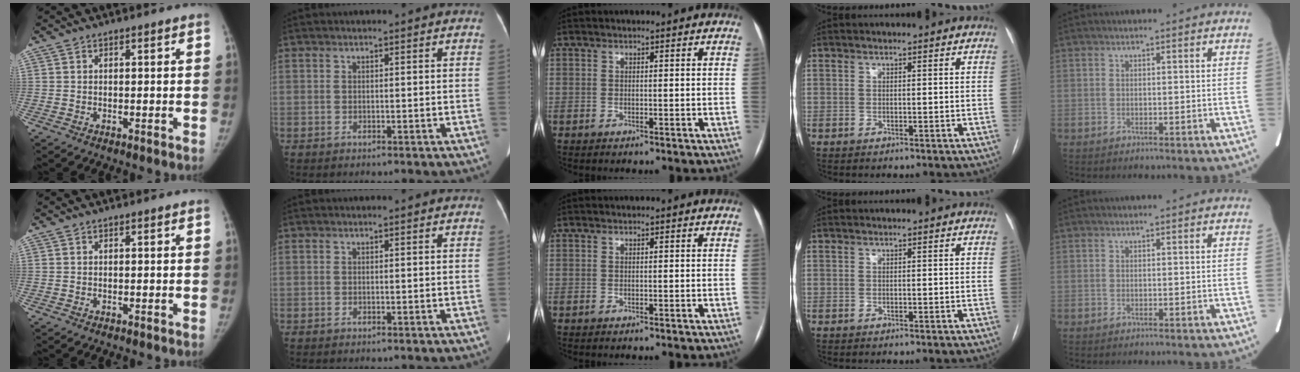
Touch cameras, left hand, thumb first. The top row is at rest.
{}